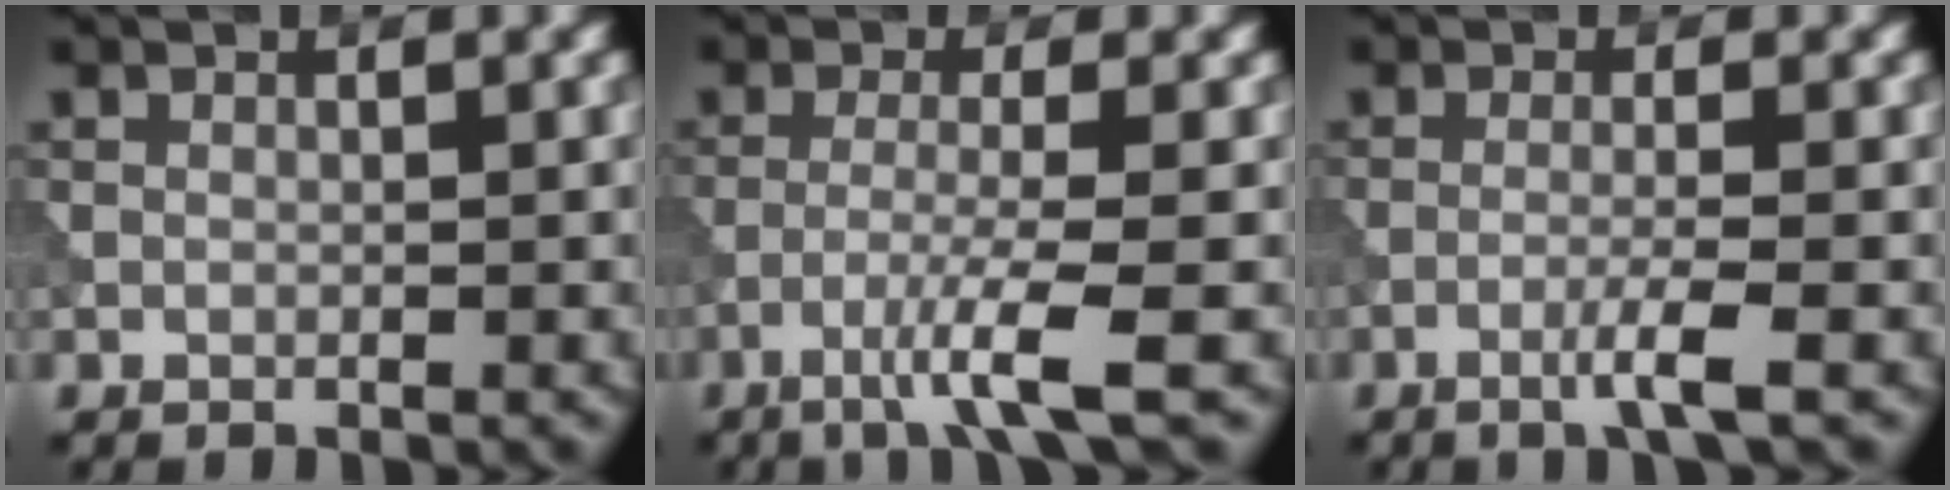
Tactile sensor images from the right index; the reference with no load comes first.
{"total": 4.5, "force": [-2.3, 0.2, 3.9], "torque": [-0.069, 0.003, -0.058]}
{"total": 2.6, "force": [-1.2, 0.1, 2.3], "torque": [-0.038, 0.005, -0.032]}